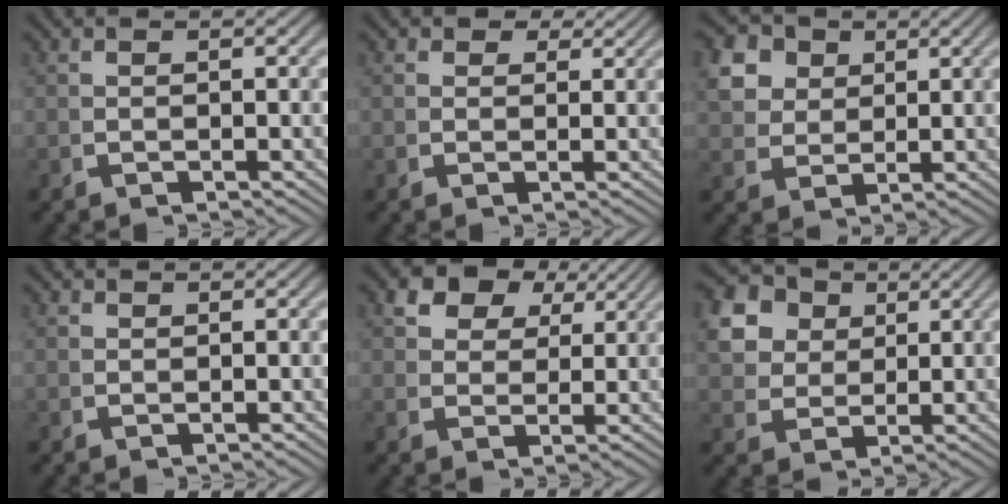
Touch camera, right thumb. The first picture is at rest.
{"total": 2.6, "force": [1.7, 1.7, 0.9], "torque": [-0.012, -0.002, 0.026]}
{"total": 7.6, "force": [3.0, 6.0, 3.7], "torque": [-0.093, -0.010, 0.058]}
{"total": 0.6, "force": [0.4, 0.4, 0.0], "torque": [-0.003, -0.005, 0.011]}
{"total": 6.2, "force": [3.8, 3.8, 3.2], "torque": [-0.067, -0.004, 0.070]}
{"total": 10.2, "force": [3.5, 8.2, 4.9], "torque": [-0.117, -0.009, 0.061]}